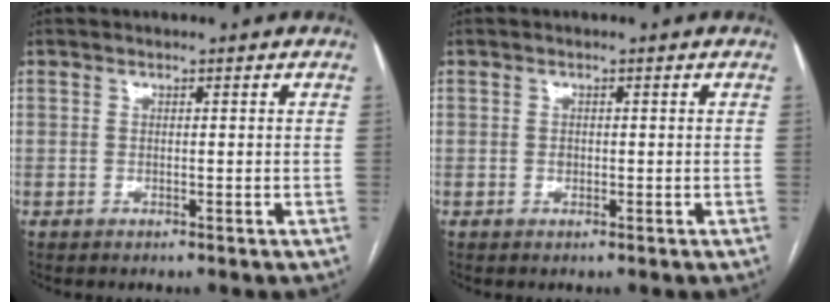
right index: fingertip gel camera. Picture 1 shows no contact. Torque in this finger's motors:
{"motor_torque": [0.31, 0.00, -0.01, 0.02]}